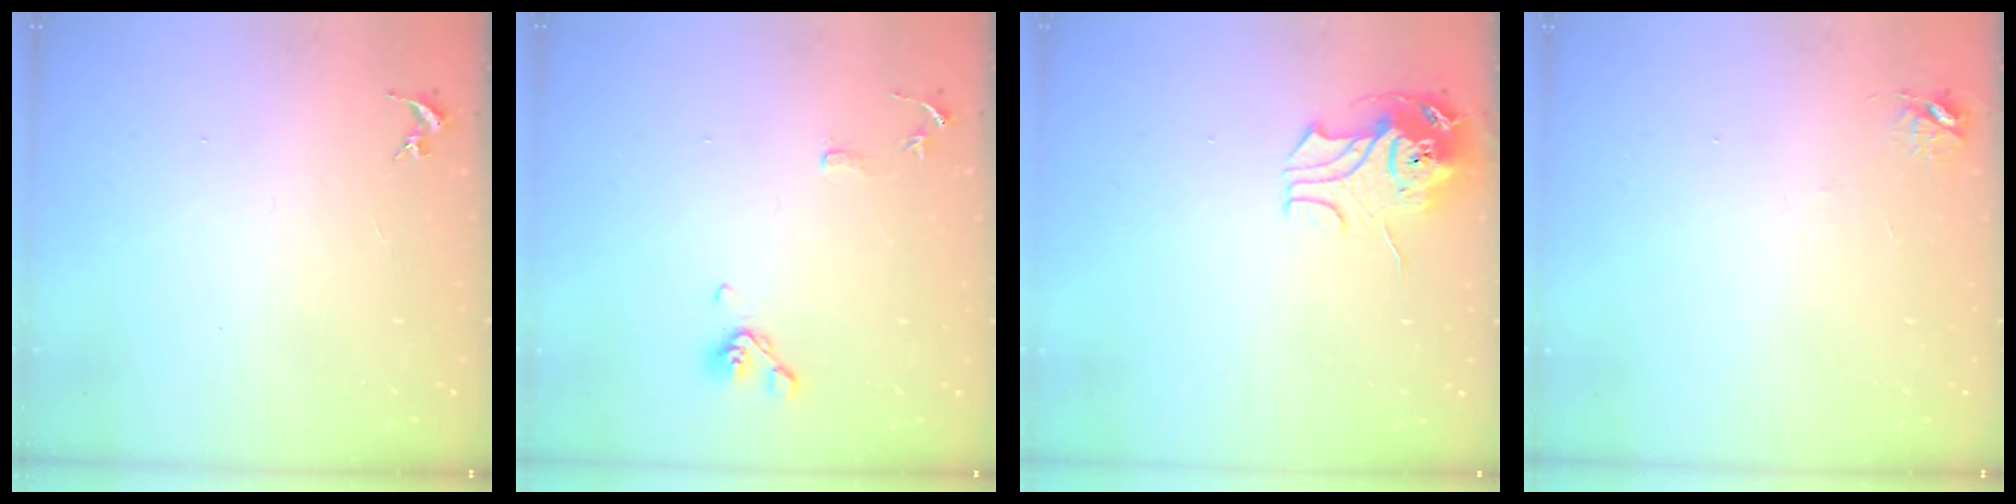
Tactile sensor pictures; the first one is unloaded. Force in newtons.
{"total": 10.5, "press": 10.4, "slide": 1.9}
{"total": 11.0, "press": 10.9, "slide": 1.5}
{"total": 4.7, "press": 4.7, "slide": 0.6}